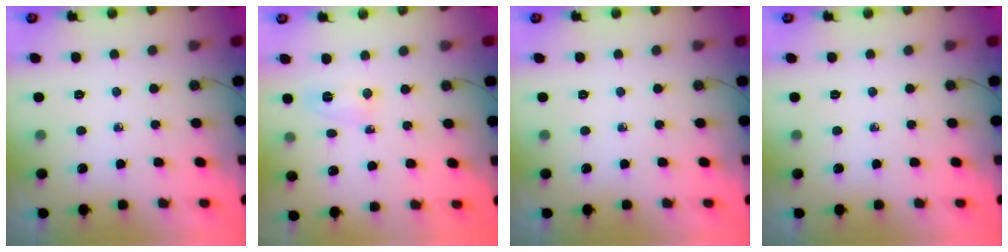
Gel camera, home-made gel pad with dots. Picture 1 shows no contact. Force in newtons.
{"total": 9.2, "press": 3.8, "slide": 8.3}
{"total": 0.0}
{"total": 0.0}